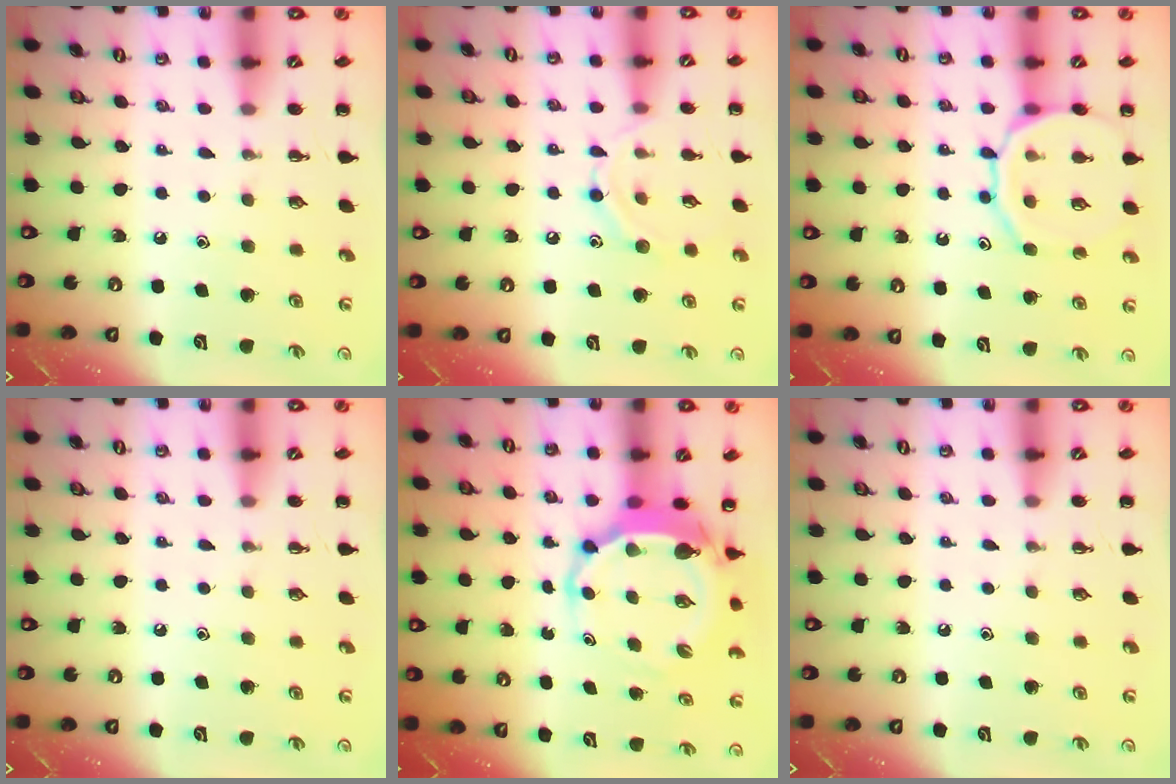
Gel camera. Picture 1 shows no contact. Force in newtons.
{"total": 8.2, "press": 8.2, "slide": 0.8}
{"total": 12.8, "press": 12.7, "slide": 1.6}
{"total": 0.0}
{"total": 5.8, "press": 5.6, "slide": 1.7}
{"total": 0.0}